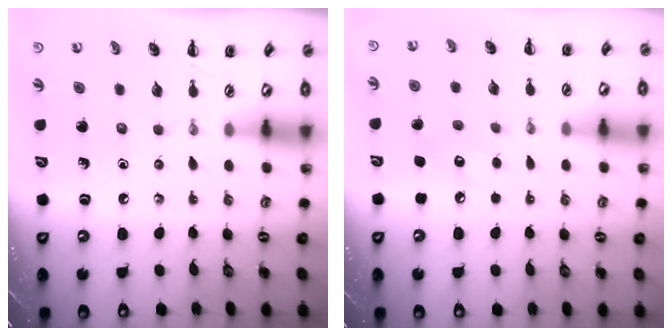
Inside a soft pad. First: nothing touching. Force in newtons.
{"total": 6.2, "press": 5.9, "slide": 1.6}